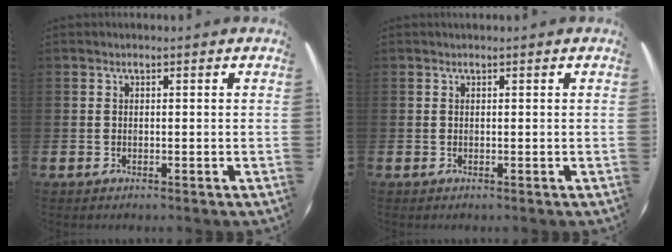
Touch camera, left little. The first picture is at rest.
{"total": 0.0}